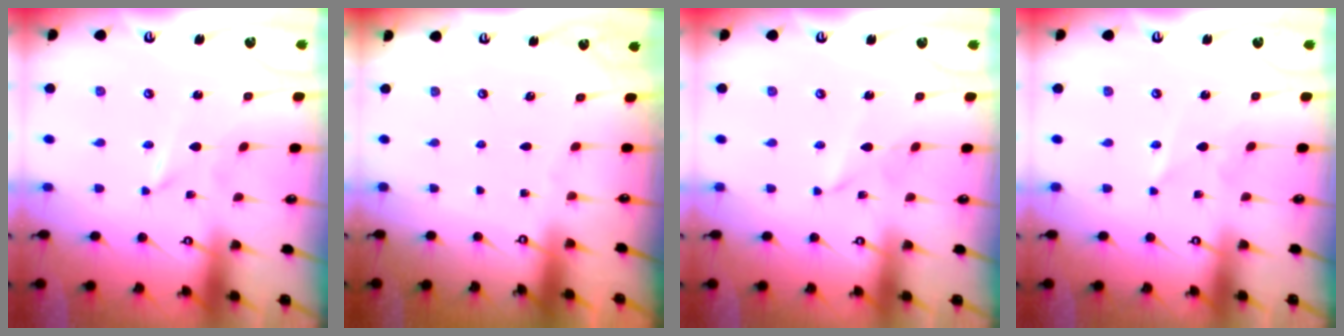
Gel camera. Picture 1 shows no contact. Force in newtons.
{"total": 0.0}
{"total": 1.9, "press": 1.9, "slide": 0.2}
{"total": 2.8, "press": 2.8, "slide": 0.3}